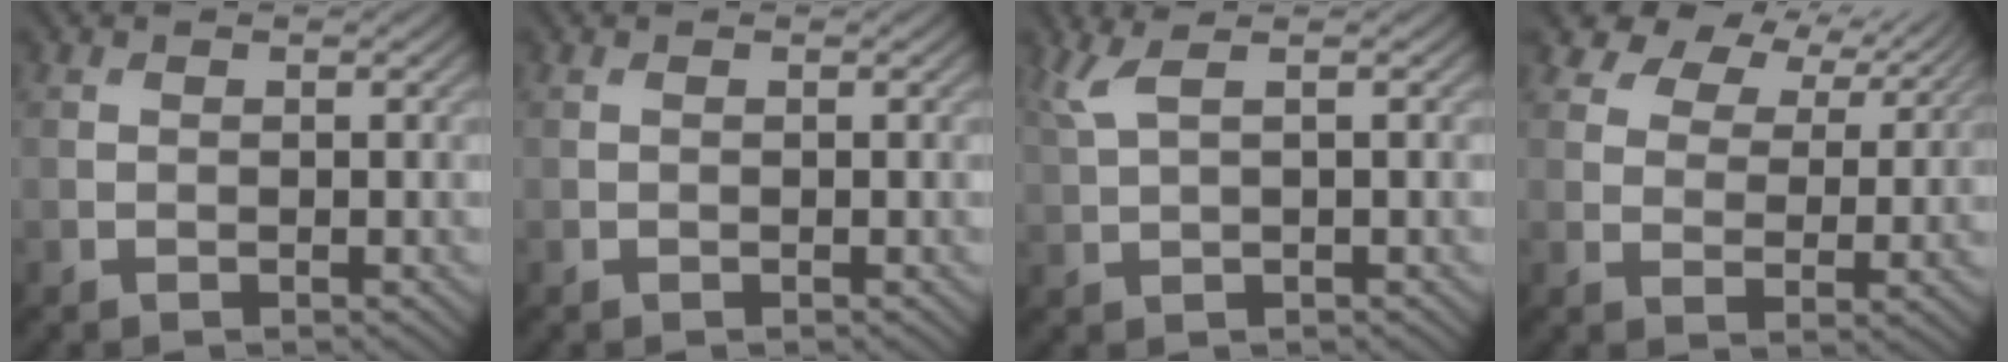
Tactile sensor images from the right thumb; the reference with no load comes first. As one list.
[{"total": 0.0}, {"total": 3.0, "force": [1.4, 0.6, 2.5], "torque": [-0.056, 0.010, 0.035]}, {"total": 7.8, "force": [5.5, 4.2, 3.7], "torque": [-0.066, 0.006, 0.092]}]